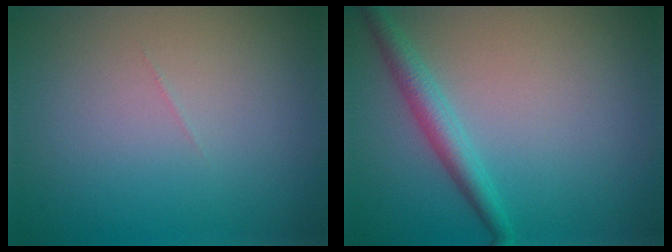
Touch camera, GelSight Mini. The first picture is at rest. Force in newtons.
{"total": 2.7, "press": 2.7, "slide": 0.1}